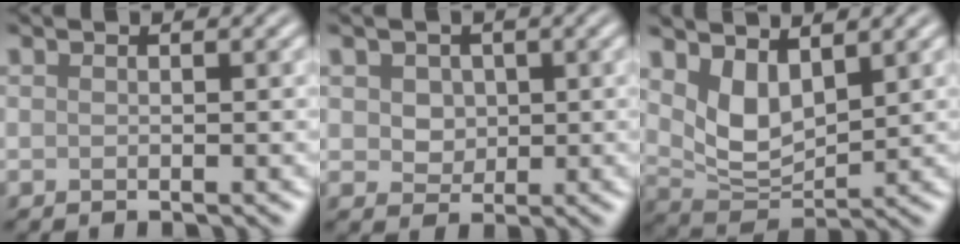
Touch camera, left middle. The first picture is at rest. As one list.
[{"total": 3.3, "force": [1.3, 2.6, 1.6], "torque": [-0.037, 0.007, 0.022]}, {"total": 4.6, "force": [2.2, 2.5, 3.2], "torque": [-0.071, -0.012, 0.047]}]